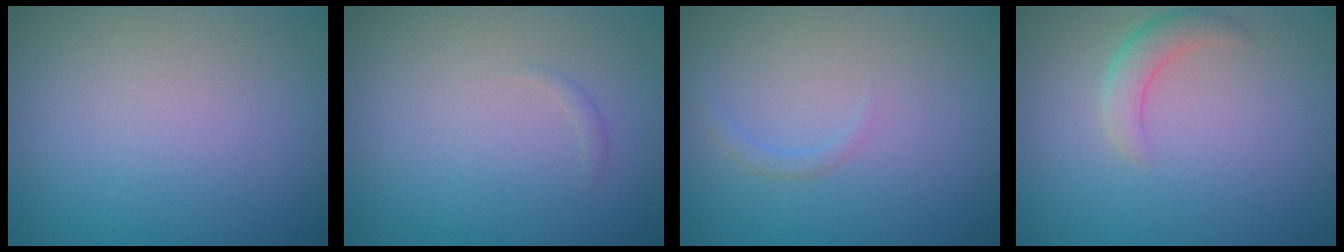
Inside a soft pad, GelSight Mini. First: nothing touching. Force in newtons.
{"total": 0.5, "press": 0.5, "slide": 0.0}
{"total": 1.0, "press": 1.0, "slide": 0.1}
{"total": 2.4, "press": 2.4, "slide": 0.2}